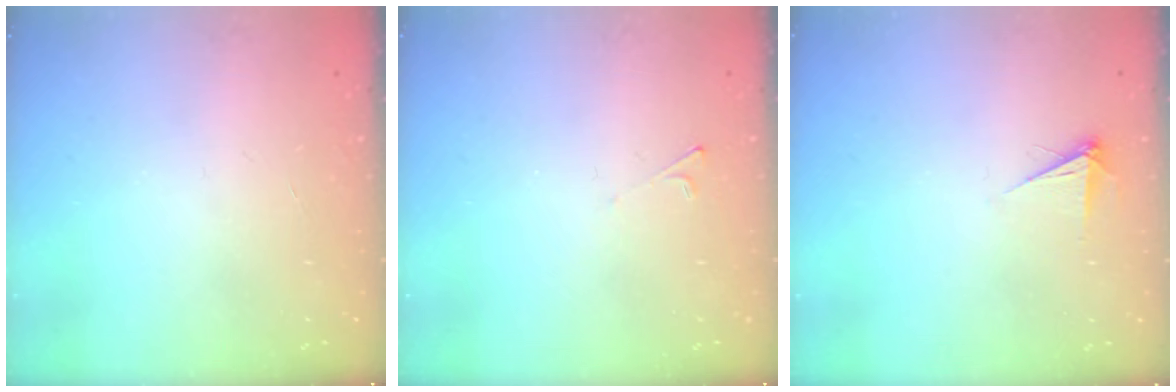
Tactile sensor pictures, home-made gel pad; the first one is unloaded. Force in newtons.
{"total": 2.0, "press": 1.9, "slide": 0.4}
{"total": 4.0, "press": 4.0, "slide": 0.5}